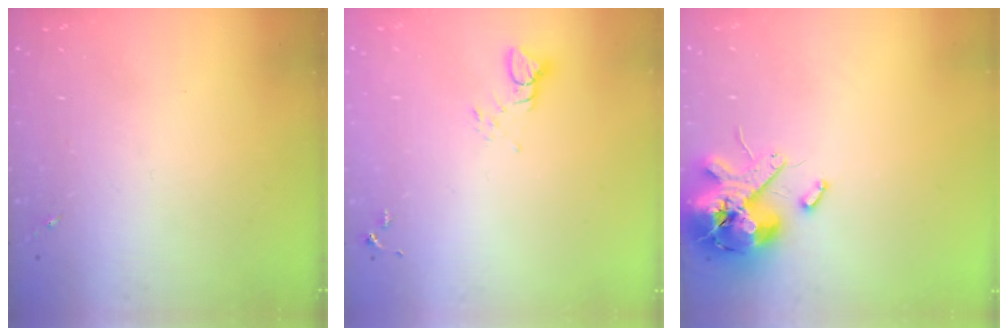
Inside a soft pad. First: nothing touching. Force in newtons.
{"total": 4.0, "press": 4.0, "slide": 0.1}
{"total": 13.6, "press": 13.5, "slide": 2.2}